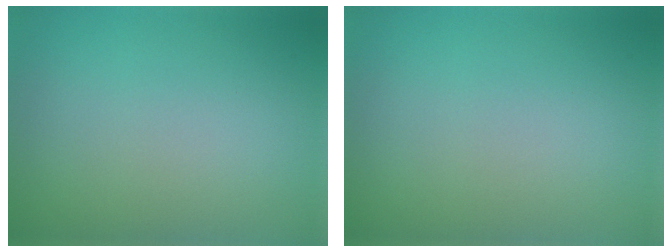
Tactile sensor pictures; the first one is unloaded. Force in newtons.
{"total": 0.0}